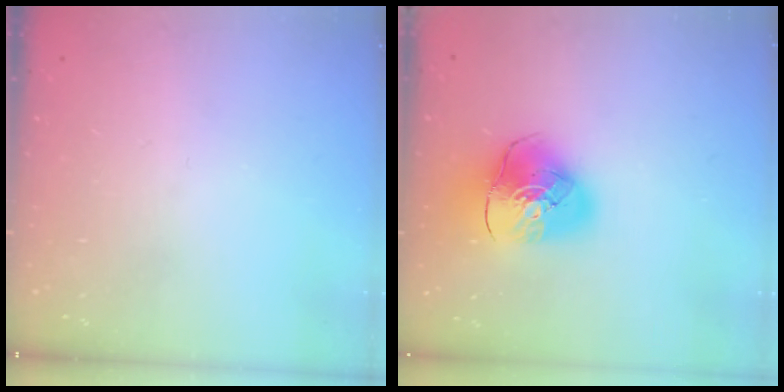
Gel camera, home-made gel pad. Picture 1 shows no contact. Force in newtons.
{"total": 12.9, "press": 12.8, "slide": 1.8}